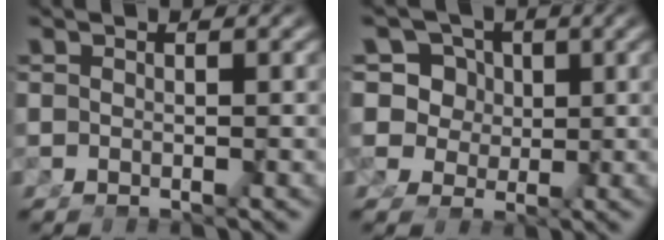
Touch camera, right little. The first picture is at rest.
{"total": 12.3, "force": [1.1, 11.1, 5.1], "torque": [-0.145, -0.042, 0.017]}